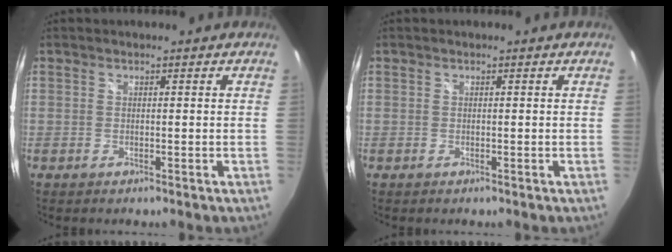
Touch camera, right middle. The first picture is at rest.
{"total": 0.8, "force": [0.7, -0.3, -0.3], "torque": [0.007, 0.002, 0.009]}